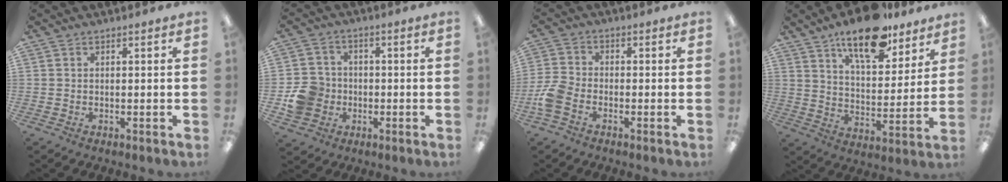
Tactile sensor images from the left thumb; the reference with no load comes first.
{"total": 9.1, "force": [-2.0, 8.4, 2.8], "torque": [-0.058, 0.025, -0.031]}
{"total": 6.1, "force": [-2.6, 3.9, 4.0], "torque": [-0.086, 0.011, -0.047]}
{"total": 16.3, "force": [12.3, 6.0, 8.7], "torque": [-0.131, -0.071, 0.210]}